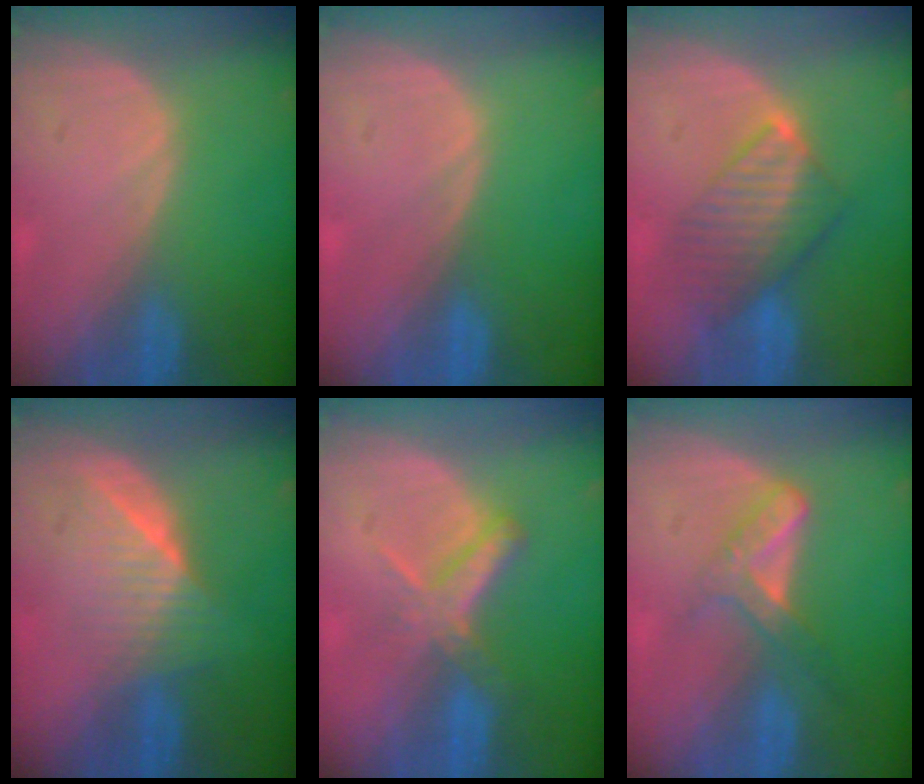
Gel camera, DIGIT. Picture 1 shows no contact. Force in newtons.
{"total": 0.0}
{"total": 6.8, "press": 6.7, "slide": 1.0}
{"total": 6.4, "press": 5.9, "slide": 2.3}
{"total": 5.4, "press": 4.9, "slide": 2.2}
{"total": 5.4, "press": 4.7, "slide": 2.7}